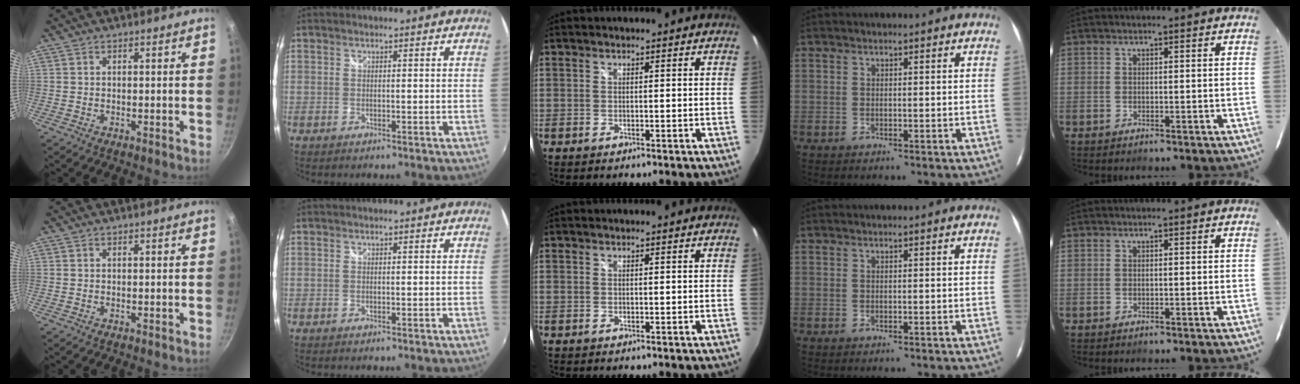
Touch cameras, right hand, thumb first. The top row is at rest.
{}